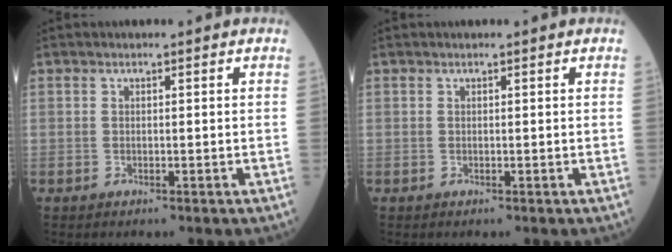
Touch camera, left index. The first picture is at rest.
{"total": 0.0}